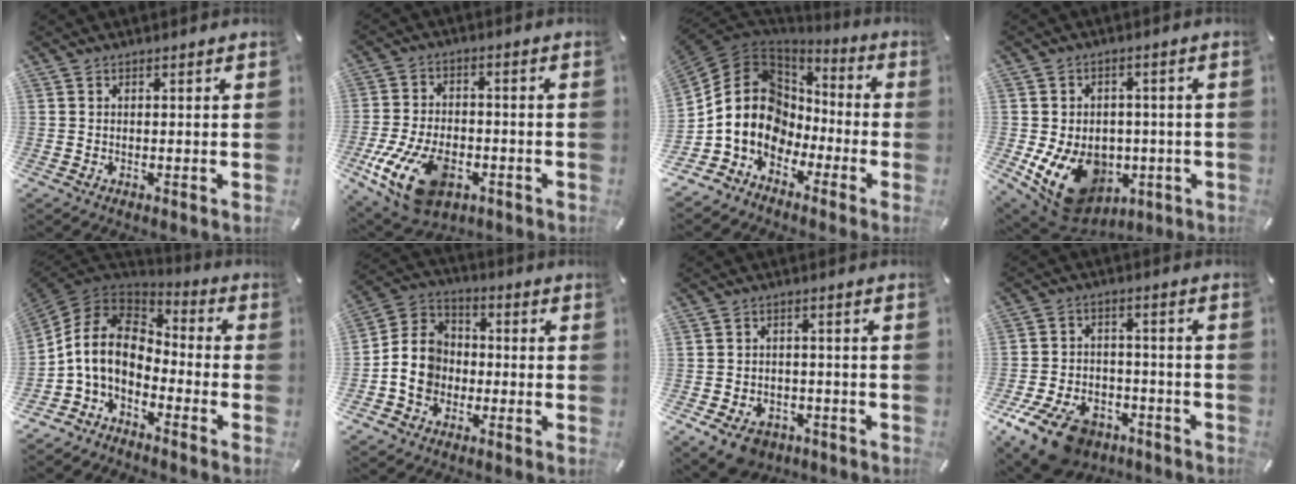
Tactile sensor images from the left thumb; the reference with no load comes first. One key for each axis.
{"total": 16.4, "fx": -6.3, "fy": 9.9, "fz": 11.4, "tx": -0.224, "ty": 0.024, "tz": -0.101}
{"total": 15.5, "fx": -2.4, "fy": 13.4, "fz": 7.4, "tx": -0.165, "ty": 0.004, "tz": -0.048}
{"total": 15.4, "fx": -5.0, "fy": 11.8, "fz": 8.6, "tx": -0.151, "ty": 0.015, "tz": -0.075}
{"total": 11.5, "fx": -3.0, "fy": 8.1, "fz": 7.5, "tx": -0.178, "ty": 0.016, "tz": -0.063}
{"total": 10.1, "fx": -2.8, "fy": 8.9, "fz": 3.9, "tx": -0.102, "ty": 0.026, "tz": -0.053}
{"total": 6.8, "fx": -4.0, "fy": 4.5, "fz": 3.1, "tx": -0.069, "ty": 0.019, "tz": -0.074}
{"total": 13.1, "fx": -8.5, "fy": 7.5, "fz": 6.6, "tx": -0.123, "ty": 0.059, "tz": -0.149}